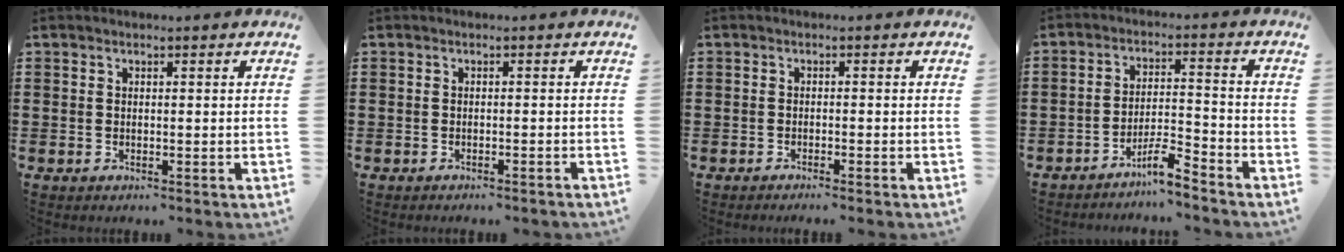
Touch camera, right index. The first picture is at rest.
{"total": 0.7, "force": [-0.7, 0.0, 0.2], "torque": [-0.005, -0.001, -0.015]}
{"total": 0.9, "force": [-0.8, -0.1, 0.3], "torque": [-0.006, -0.001, -0.016]}
{"total": 5.4, "force": [-4.7, 0.6, 2.5], "torque": [-0.051, 0.003, -0.092]}